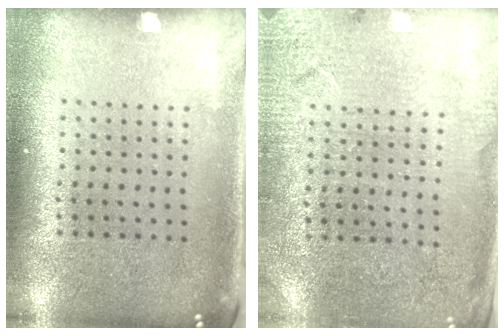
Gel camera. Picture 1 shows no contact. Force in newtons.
{"total": 2.5, "press": 2.5, "slide": 0.2}